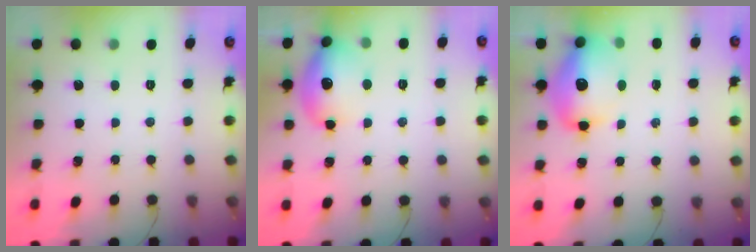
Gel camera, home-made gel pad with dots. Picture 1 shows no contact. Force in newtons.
{"total": 13.2, "press": 13.1, "slide": 1.5}
{"total": 14.0, "press": 13.4, "slide": 3.9}